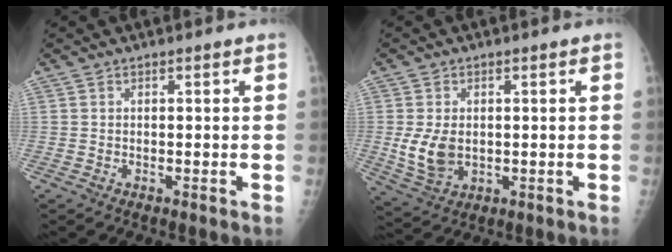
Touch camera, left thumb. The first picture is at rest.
{"total": 7.1, "force": [-0.1, 4.9, 5.2], "torque": [-0.091, -0.008, 0.010]}